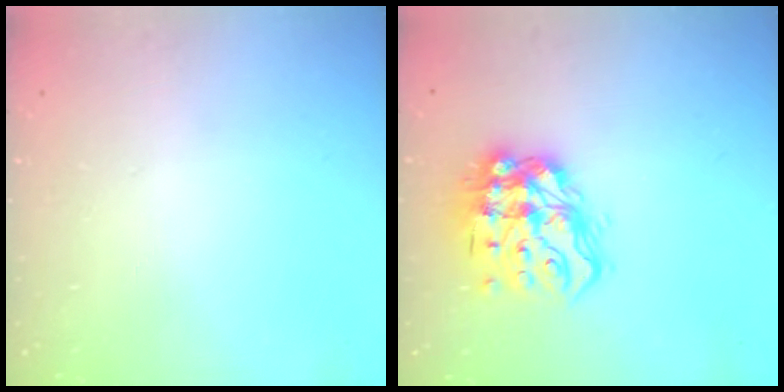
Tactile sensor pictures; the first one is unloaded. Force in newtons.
{"total": 16.7, "press": 16.6, "slide": 1.7}